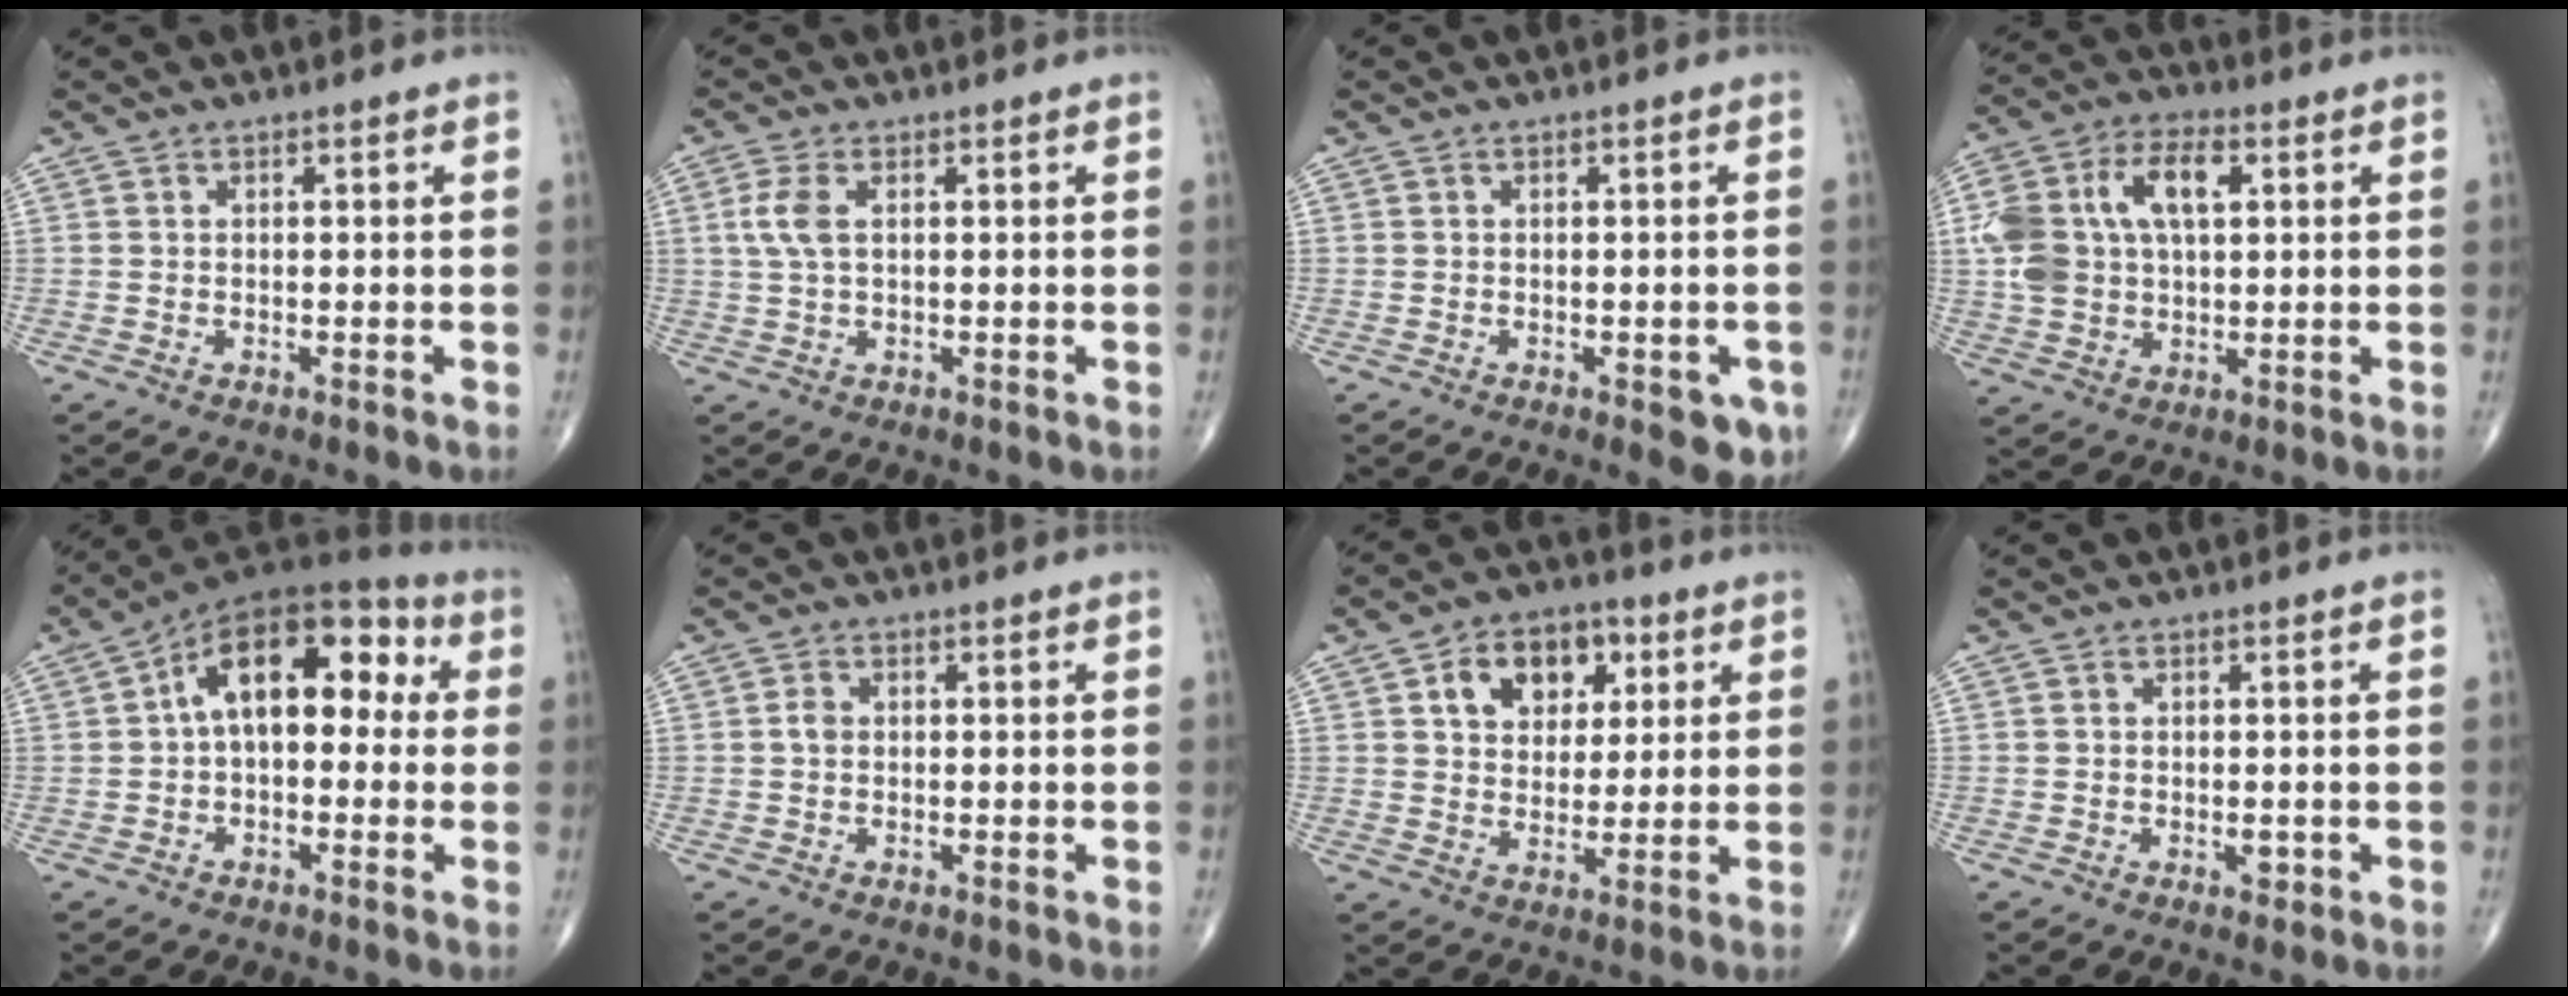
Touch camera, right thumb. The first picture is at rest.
{"total": 4.2, "force": [0.9, 2.0, 3.6], "torque": [-0.095, 0.009, 0.019]}
{"total": 4.4, "force": [-1.8, 1.9, 3.5], "torque": [-0.022, -0.002, -0.017]}
{"total": 15.2, "force": [3.1, 9.2, 11.7], "torque": [-0.222, 0.022, 0.055]}
{"total": 15.9, "force": [2.3, 9.0, 12.9], "torque": [-0.158, 0.051, 0.022]}
{"total": 1.5, "force": [0.0, 1.2, 1.0], "torque": [-0.014, 0.003, -0.003]}
{"total": 11.2, "force": [4.1, 7.9, 6.8], "torque": [-0.063, -0.004, 0.065]}
{"total": 1.4, "force": [-0.4, 0.8, 1.0], "torque": [-0.010, -0.001, -0.006]}